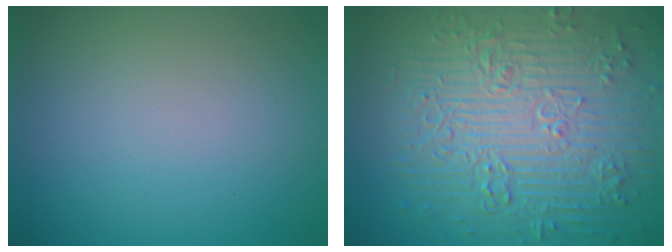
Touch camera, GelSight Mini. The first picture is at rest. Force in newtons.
{"total": 11.0, "press": 7.5, "slide": 8.0}